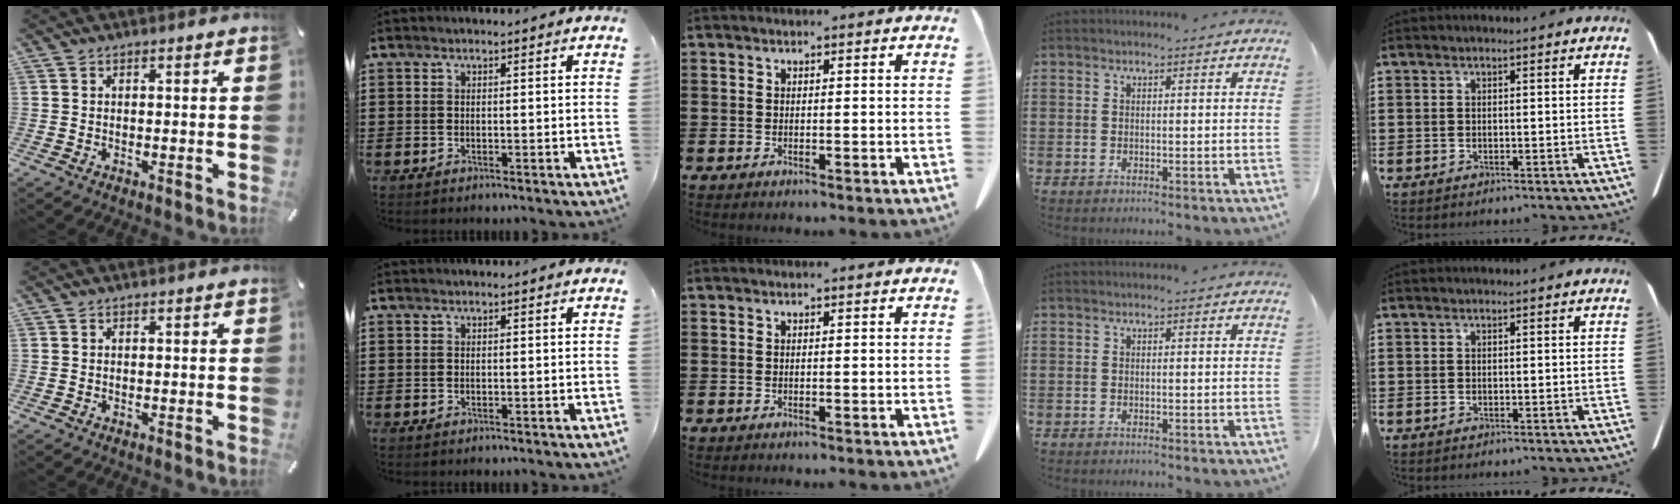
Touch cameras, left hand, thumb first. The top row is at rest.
{}